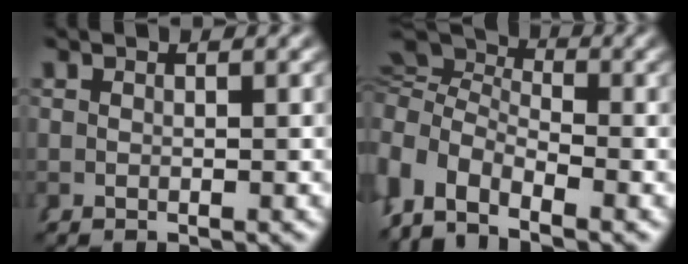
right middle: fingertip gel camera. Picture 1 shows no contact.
{"total": 8.4, "force": [-0.3, 6.9, 4.8], "torque": [-0.111, -0.020, -0.009]}